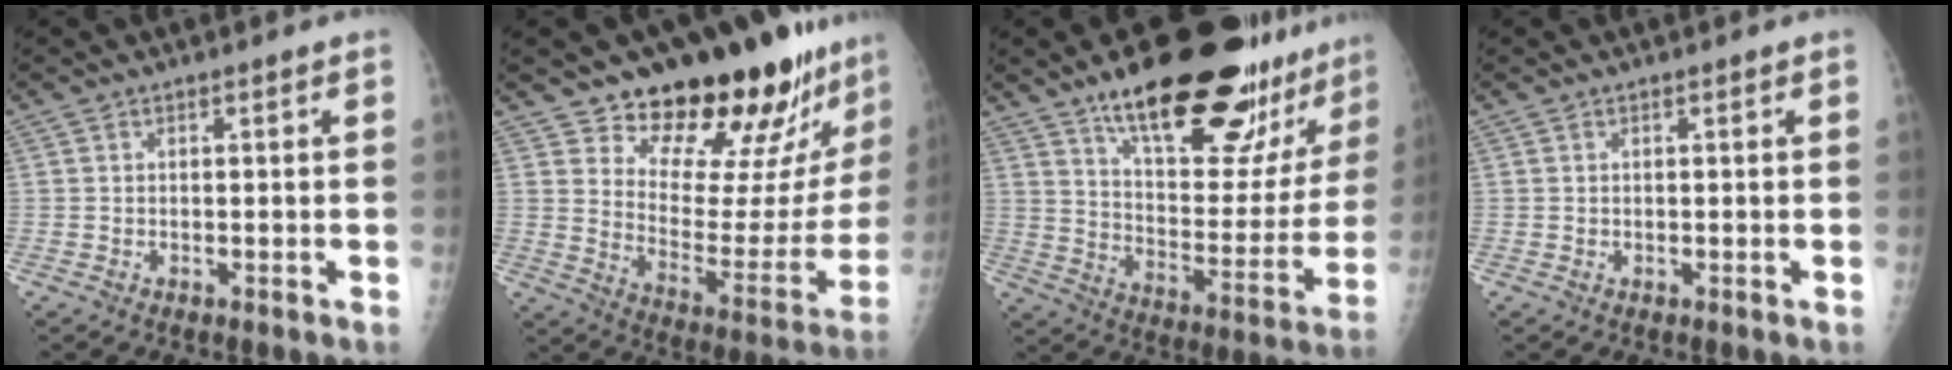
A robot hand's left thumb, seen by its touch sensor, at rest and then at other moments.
{"total": 23.8, "force": [19.4, 7.9, 11.5], "torque": [-0.120, -0.145, 0.267]}
{"total": 28.9, "force": [20.0, 9.5, 18.6], "torque": [-0.223, -0.085, 0.293]}
{"total": 0.0}